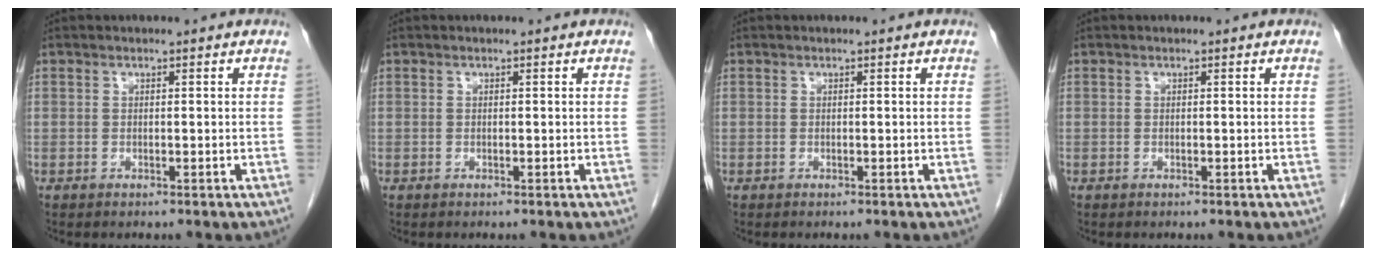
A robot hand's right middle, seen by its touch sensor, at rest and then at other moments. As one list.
[{"total": 0.0}, {"total": 0.0}, {"total": 0.0}]